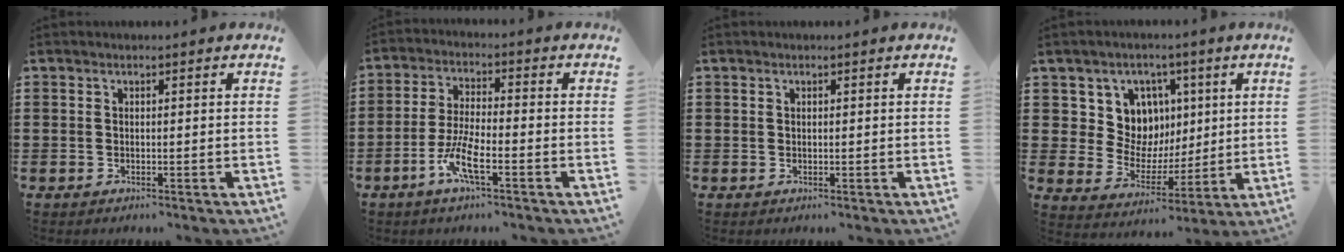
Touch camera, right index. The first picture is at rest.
{"total": 6.5, "force": [-3.2, 1.4, 5.5], "torque": [-0.127, -0.012, -0.066]}
{"total": 0.0}
{"total": 8.8, "force": [3.0, 7.9, 2.3], "torque": [-0.078, -0.018, 0.060]}